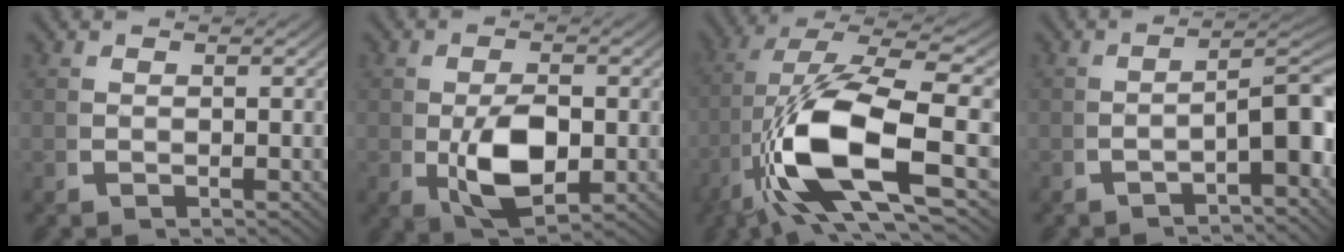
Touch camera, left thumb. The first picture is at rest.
{"total": 7.4, "force": [-1.0, 4.5, 5.8], "torque": [-0.128, -0.031, 0.001]}
{"total": 15.0, "force": [-1.7, 7.0, 13.1], "torque": [-0.301, -0.041, -0.001]}
{"total": 6.5, "force": [-1.8, 2.2, 5.8], "torque": [-0.088, -0.003, -0.027]}